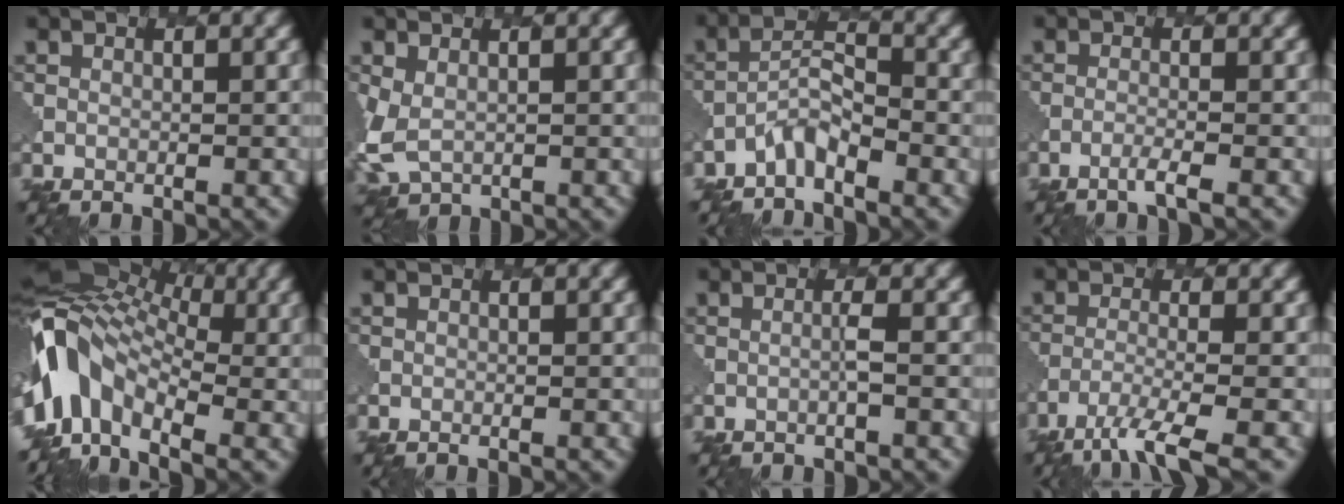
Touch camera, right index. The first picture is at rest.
{"total": 3.2, "force": [0.2, 2.3, 2.1], "torque": [-0.065, -0.012, 0.005]}
{"total": 2.5, "force": [-2.1, 0.6, 1.2], "torque": [-0.028, 0.007, -0.048]}
{"total": 1.5, "force": [-1.0, 0.1, 1.1], "torque": [-0.014, 0.002, -0.030]}
{"total": 9.7, "force": [-1.9, 6.5, 7.0], "torque": [-0.133, 0.007, -0.055]}
{"total": 0.0}
{"total": 0.8, "force": [-0.1, 0.0, 0.8], "torque": [-0.012, 0.003, -0.009]}
{"total": 4.8, "force": [-3.2, 0.8, 3.5], "torque": [-0.060, -0.009, -0.065]}